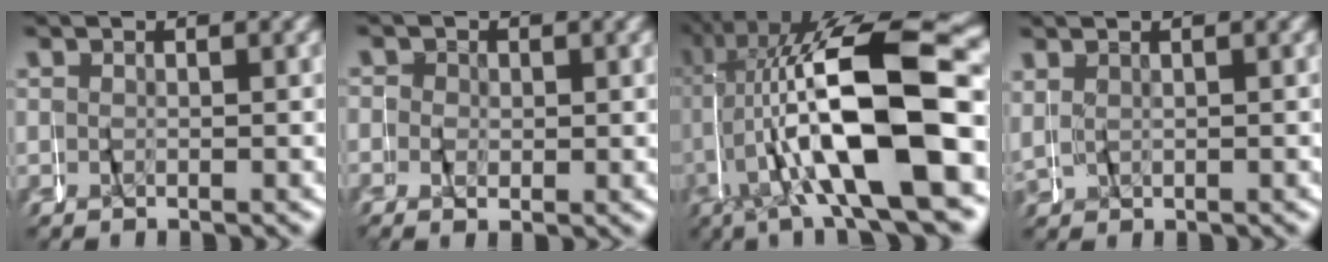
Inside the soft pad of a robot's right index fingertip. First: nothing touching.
{"total": 1.6, "force": [0.2, 1.2, 1.0], "torque": [-0.013, 0.001, 0.000]}
{"total": 16.1, "force": [0.8, 6.6, 14.6], "torque": [-0.257, 0.020, 0.018]}
{"total": 0.8, "force": [0.8, 0.1, 0.1], "torque": [-0.002, 0.009, 0.015]}